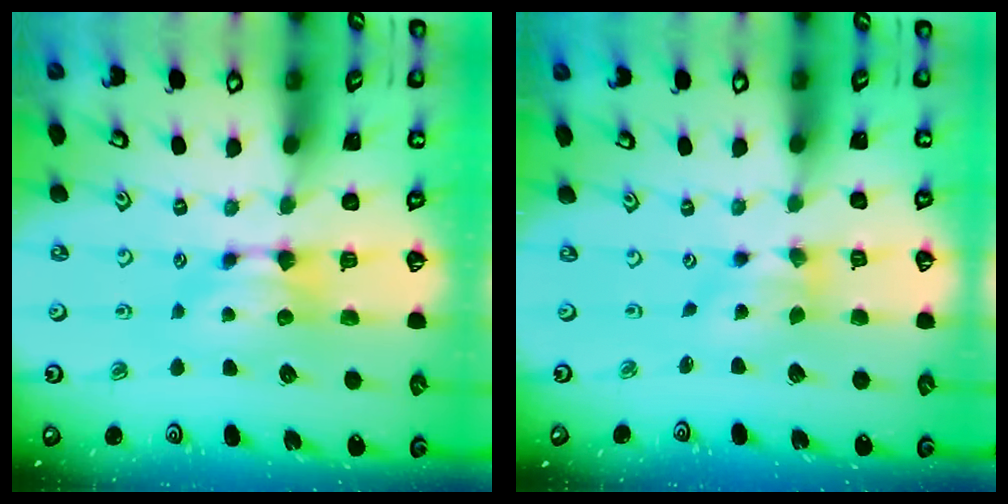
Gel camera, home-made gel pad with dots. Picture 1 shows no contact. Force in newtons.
{"total": 2.5, "press": 2.1, "slide": 1.5}